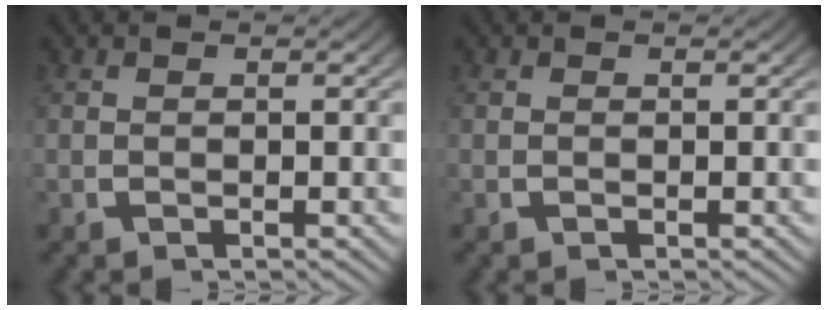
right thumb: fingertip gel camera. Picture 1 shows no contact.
{"total": 0.0}